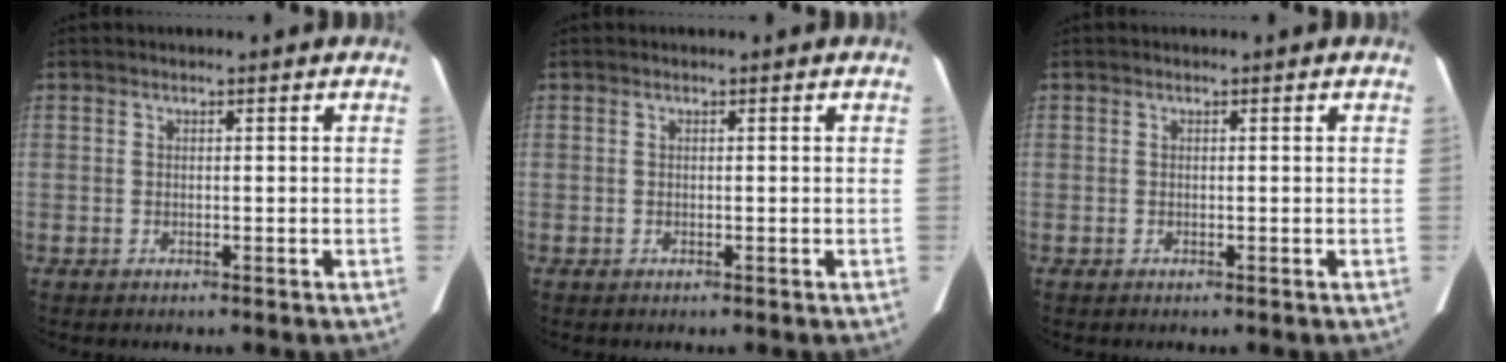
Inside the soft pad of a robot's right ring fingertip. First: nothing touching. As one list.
[{"total": 0.0}, {"total": 0.0}]